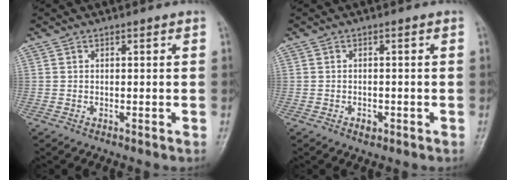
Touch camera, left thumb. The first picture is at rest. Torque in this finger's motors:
{"motor_torque": [-0.06, 0.06, 0.04, 0.04, 0.01]}